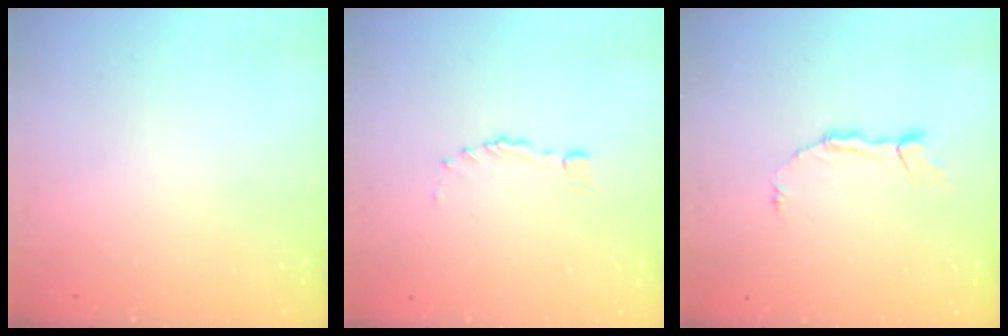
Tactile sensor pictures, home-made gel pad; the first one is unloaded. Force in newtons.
{"total": 0.0}
{"total": 3.6, "press": 3.6, "slide": 0.2}